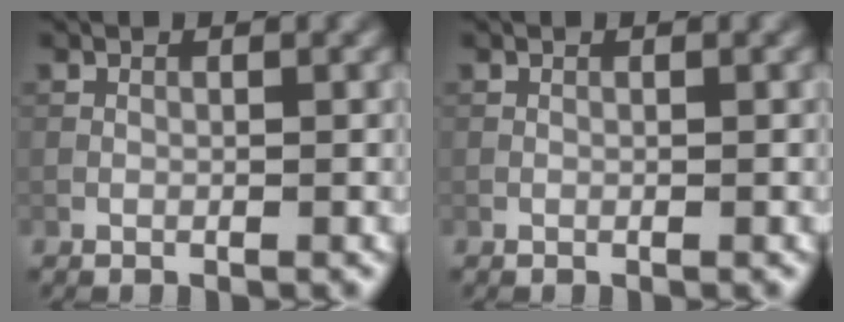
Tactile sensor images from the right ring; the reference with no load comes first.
{"total": 0.0}